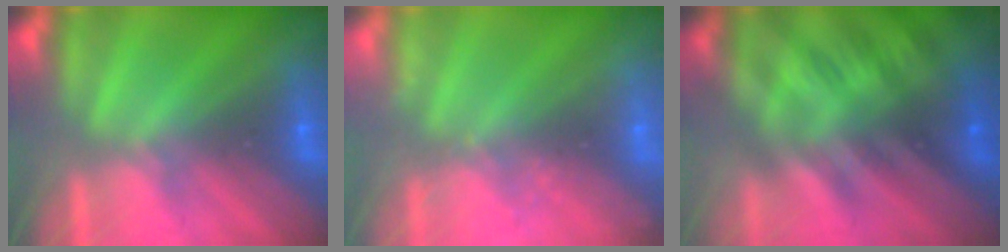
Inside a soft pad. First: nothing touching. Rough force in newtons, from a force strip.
{"total": 2.3}
{"total": 2.9}